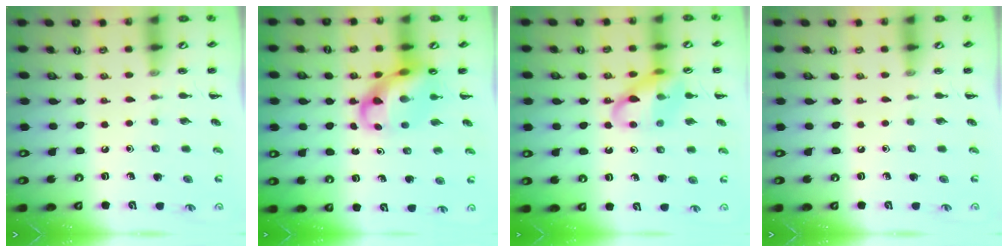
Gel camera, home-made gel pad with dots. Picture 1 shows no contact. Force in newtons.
{"total": 8.3, "press": 7.9, "slide": 2.3}
{"total": 13.4, "press": 13.2, "slide": 2.3}
{"total": 0.0}